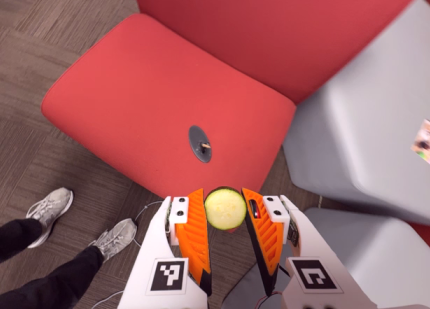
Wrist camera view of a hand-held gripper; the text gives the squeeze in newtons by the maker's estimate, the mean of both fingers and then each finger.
{"total": 8.4, "left": 8.6, "right": 8.3}